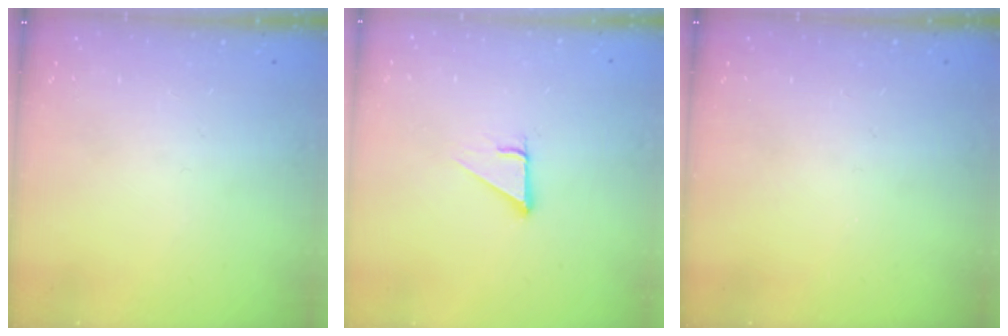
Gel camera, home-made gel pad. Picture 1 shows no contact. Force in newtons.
{"total": 2.7, "press": 2.7, "slide": 0.0}
{"total": 0.0}